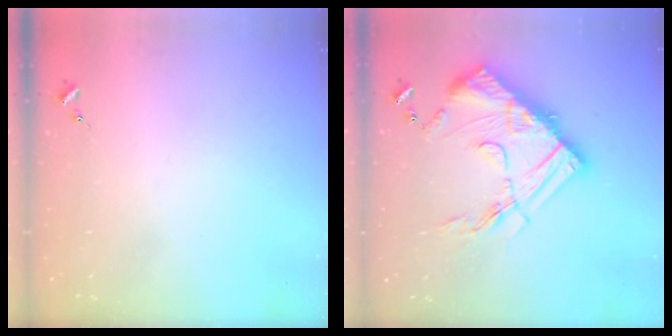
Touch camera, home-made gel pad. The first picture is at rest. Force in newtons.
{"total": 21.5, "press": 21.4, "slide": 1.6}